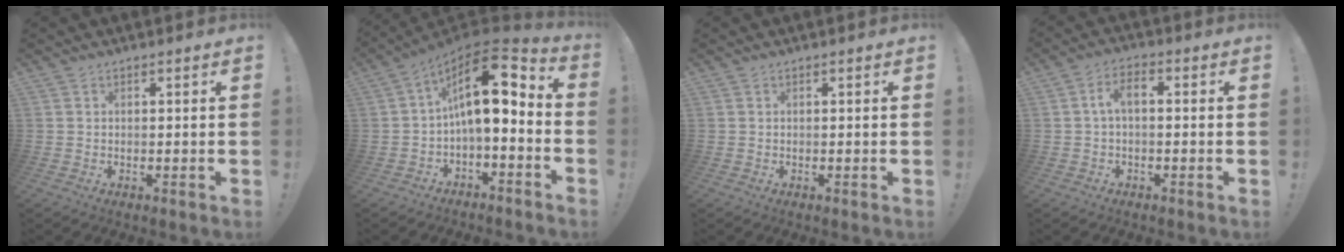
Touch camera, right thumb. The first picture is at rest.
{"total": 15.1, "force": [3.2, 6.2, 13.4], "torque": [-0.235, -0.012, 0.053]}
{"total": 0.0}
{"total": 4.9, "force": [-0.1, 2.0, 4.4], "torque": [-0.088, 0.006, -0.004]}